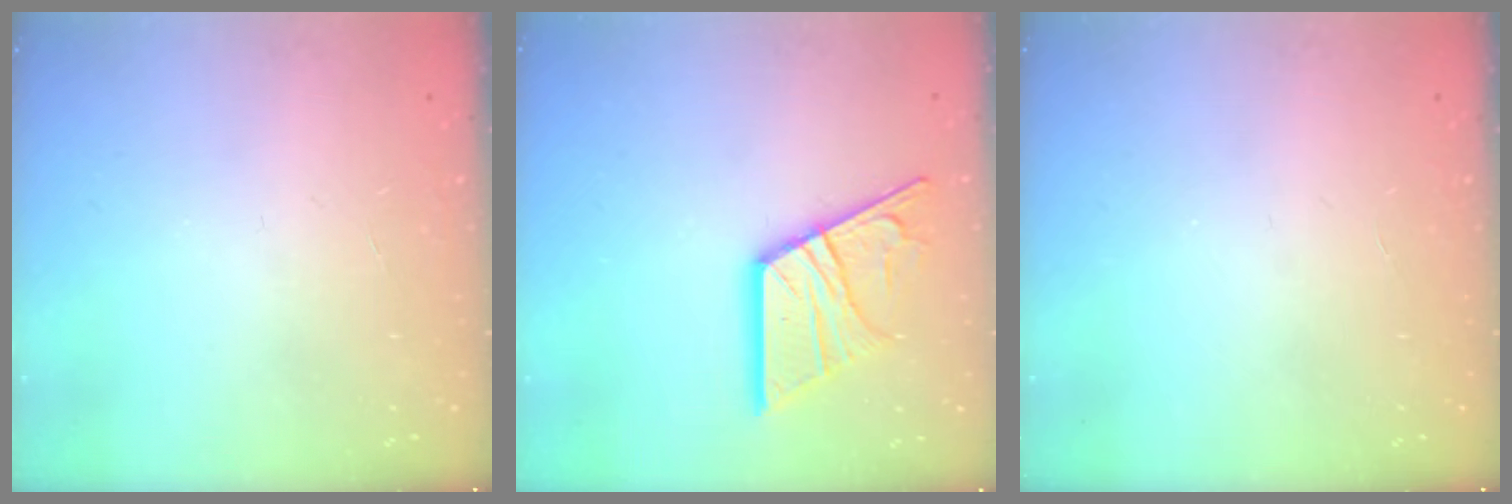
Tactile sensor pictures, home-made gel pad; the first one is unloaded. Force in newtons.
{"total": 17.1, "press": 17.0, "slide": 1.9}
{"total": 0.0}